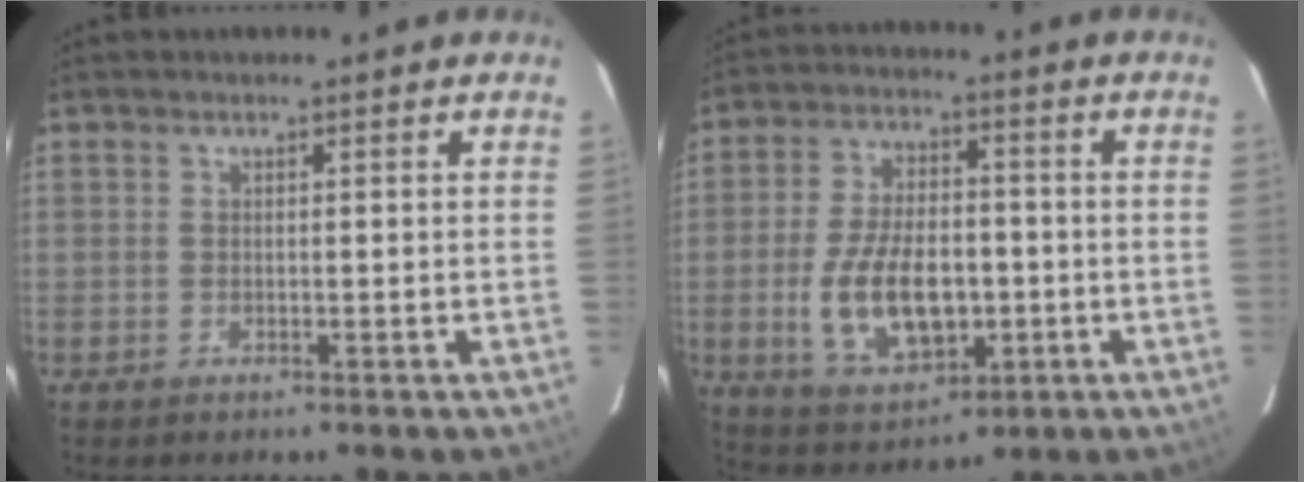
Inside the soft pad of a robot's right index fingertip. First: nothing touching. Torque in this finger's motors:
{"motor_torque": [1.07, -0.76, 0.39, 0.20]}